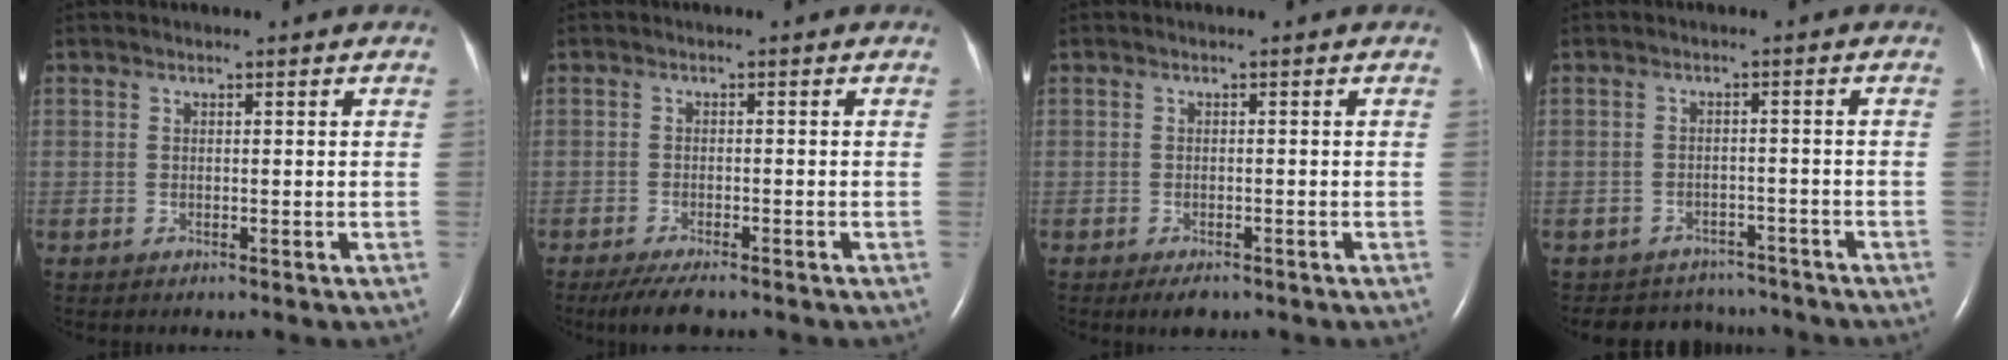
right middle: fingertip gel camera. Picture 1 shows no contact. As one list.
[{"total": 5.0, "force": [-3.9, 1.0, 3.0], "torque": [-0.053, -0.012, -0.062]}, {"total": 2.2, "force": [-1.5, 0.9, 1.4], "torque": [-0.024, -0.003, -0.018]}, {"total": 6.6, "force": [-6.1, 2.7, -0.2], "torque": [0.004, 0.016, -0.076]}]